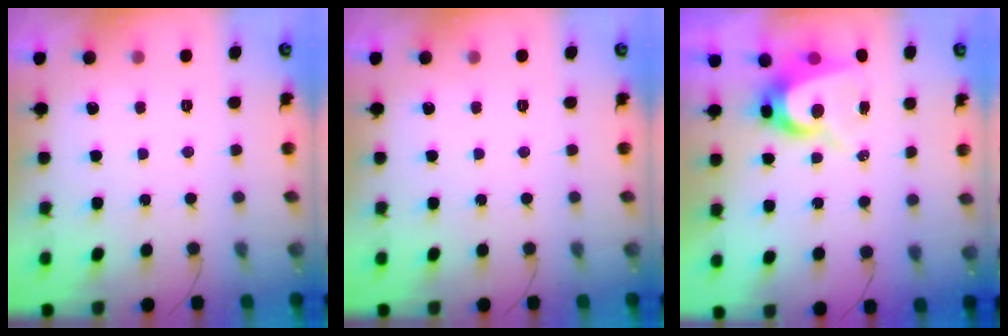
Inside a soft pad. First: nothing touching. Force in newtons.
{"total": 0.0}
{"total": 7.3, "press": 7.3, "slide": 0.4}